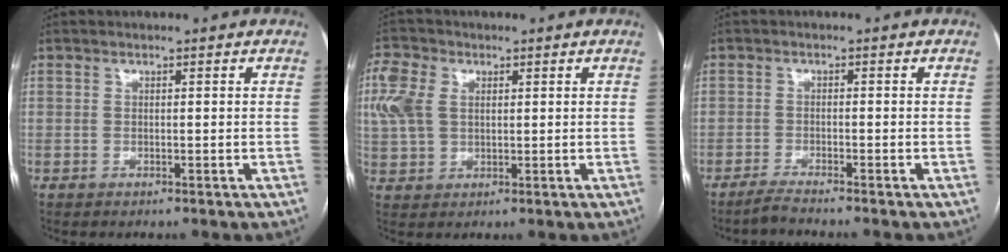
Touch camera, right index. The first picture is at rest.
{"total": 7.2, "force": [2.3, 5.1, 4.6], "torque": [-0.142, 0.022, 0.045]}
{"total": 2.5, "force": [-2.2, -0.8, 0.6], "torque": [-0.018, -0.007, -0.045]}